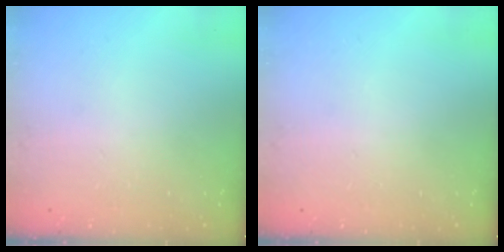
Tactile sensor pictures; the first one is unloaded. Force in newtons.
{"total": 0.0}